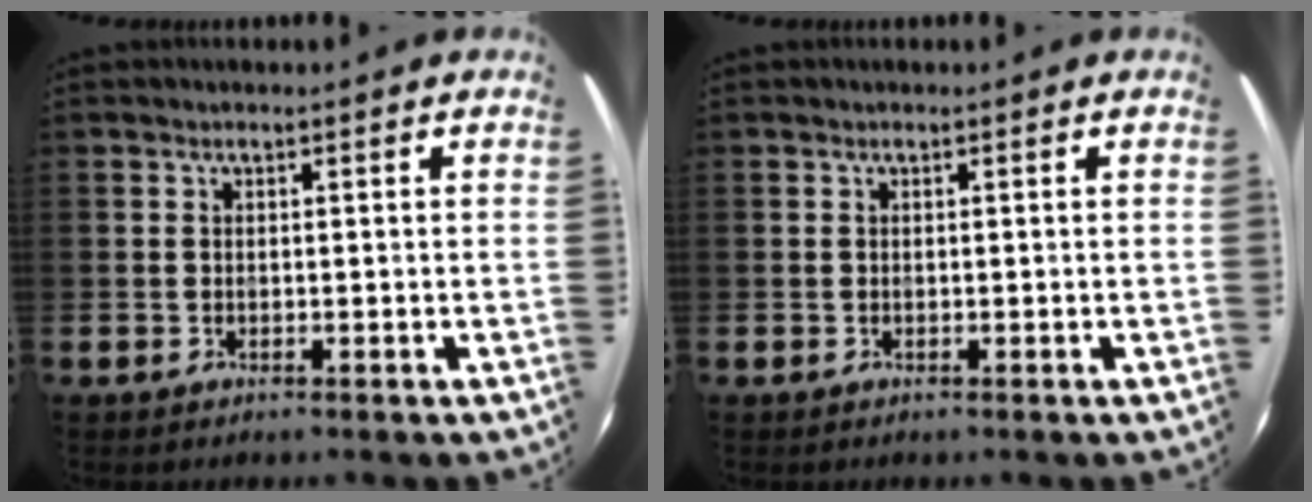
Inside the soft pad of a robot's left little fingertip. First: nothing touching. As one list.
[{"total": 0.0}]